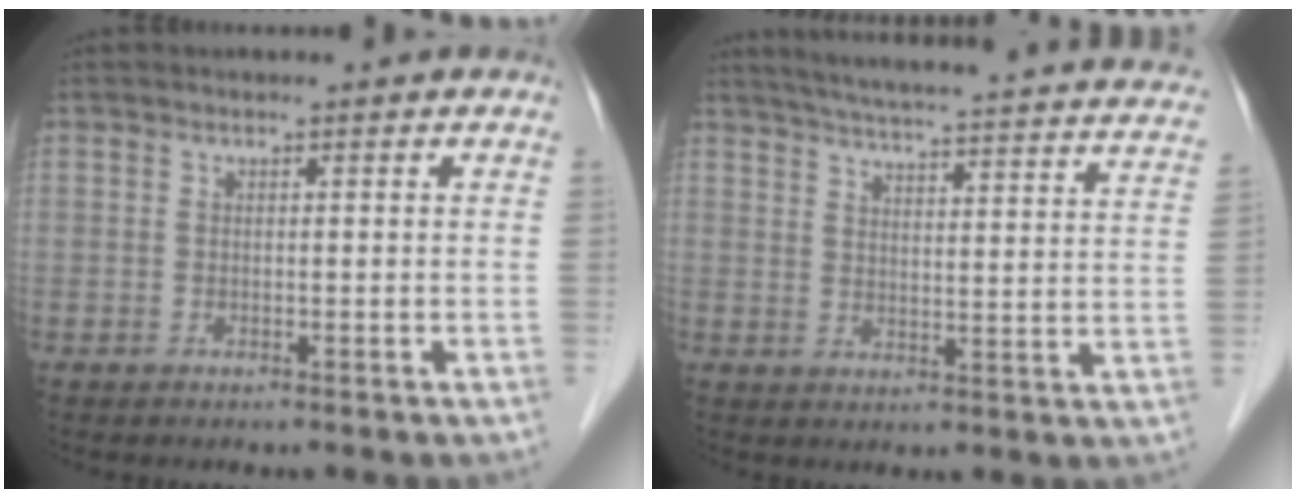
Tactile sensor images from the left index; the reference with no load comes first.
{"total": 28.4, "force": [25.8, 2.2, 11.6], "torque": [-0.175, -0.040, 0.307]}